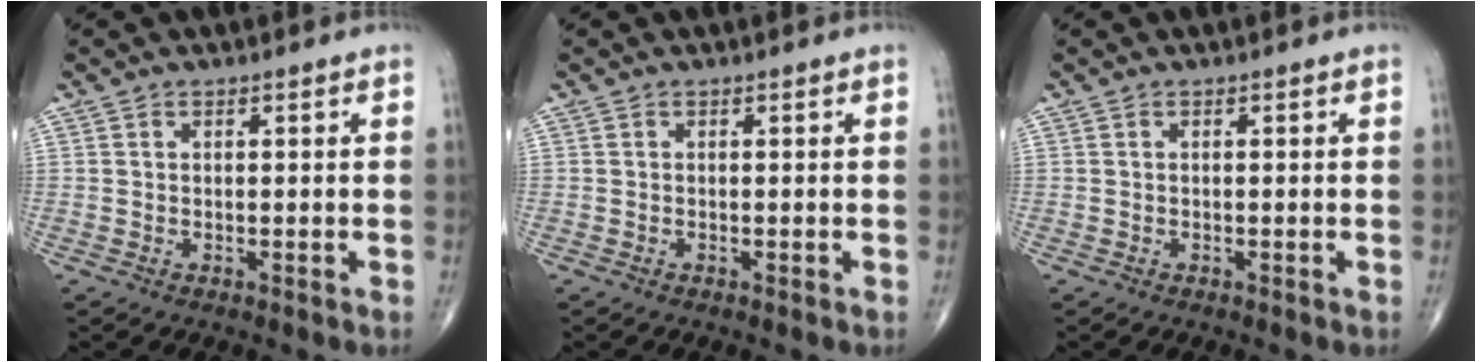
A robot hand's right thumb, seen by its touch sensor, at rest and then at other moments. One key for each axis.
{"total": 0.0}
{"total": 0.0}